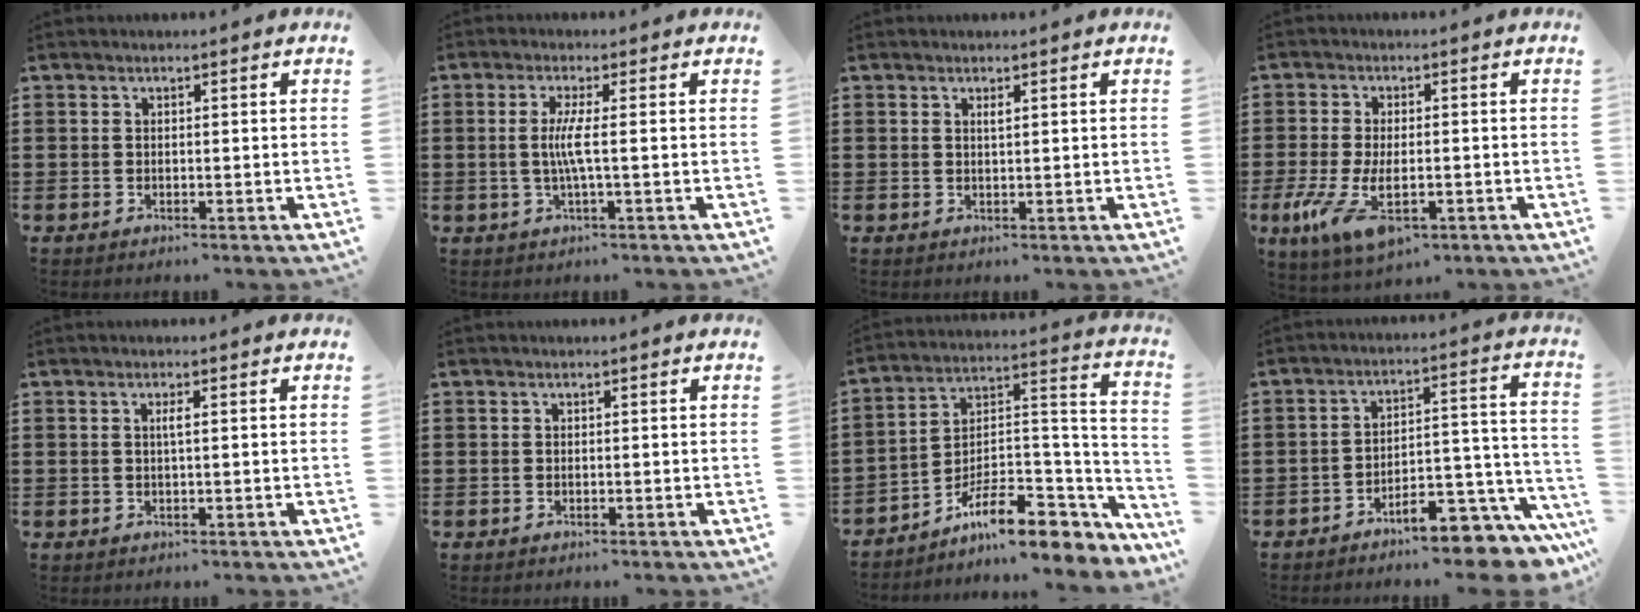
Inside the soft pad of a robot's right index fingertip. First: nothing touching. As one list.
[{"total": 3.9, "force": [-0.2, -0.3, 3.9], "torque": [-0.078, -0.010, -0.009]}, {"total": 0.7, "force": [0.3, 0.0, 0.6], "torque": [-0.012, -0.002, 0.006]}, {"total": 8.1, "force": [-2.7, 3.1, 6.9], "torque": [-0.156, -0.017, -0.048]}, {"total": 1.2, "force": [0.2, -0.1, 1.1], "torque": [-0.022, -0.002, 0.001]}, {"total": 0.0}, {"total": 11.0, "force": [-7.4, 4.3, 6.9], "torque": [-0.113, 0.017, -0.130]}, {"total": 8.7, "force": [-7.9, 1.2, 3.6], "torque": [-0.045, 0.013, -0.149]}]